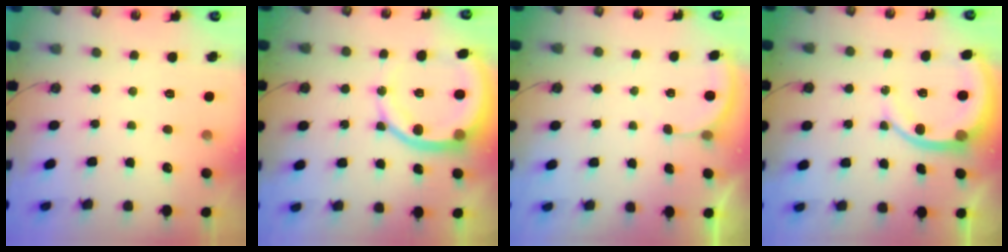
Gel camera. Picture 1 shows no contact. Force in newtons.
{"total": 13.8, "press": 13.7, "slide": 1.8}
{"total": 2.3, "press": 2.3, "slide": 0.2}
{"total": 8.2, "press": 8.2, "slide": 0.9}